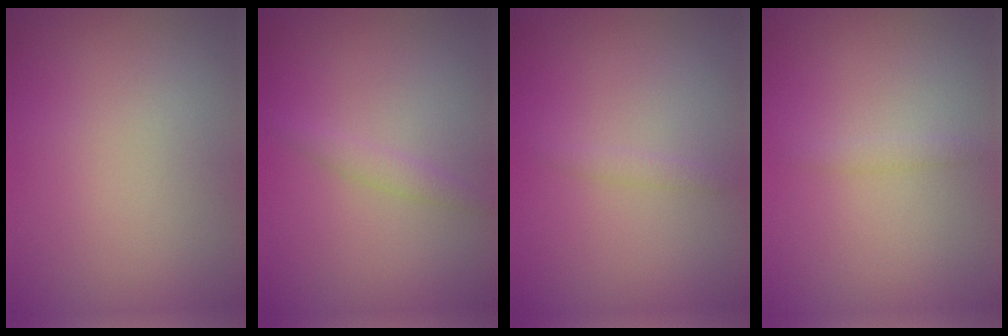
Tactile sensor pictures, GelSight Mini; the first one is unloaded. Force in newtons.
{"total": 1.2, "press": 1.2, "slide": 0.1}
{"total": 0.8, "press": 0.8, "slide": 0.0}
{"total": 0.8, "press": 0.8, "slide": 0.0}